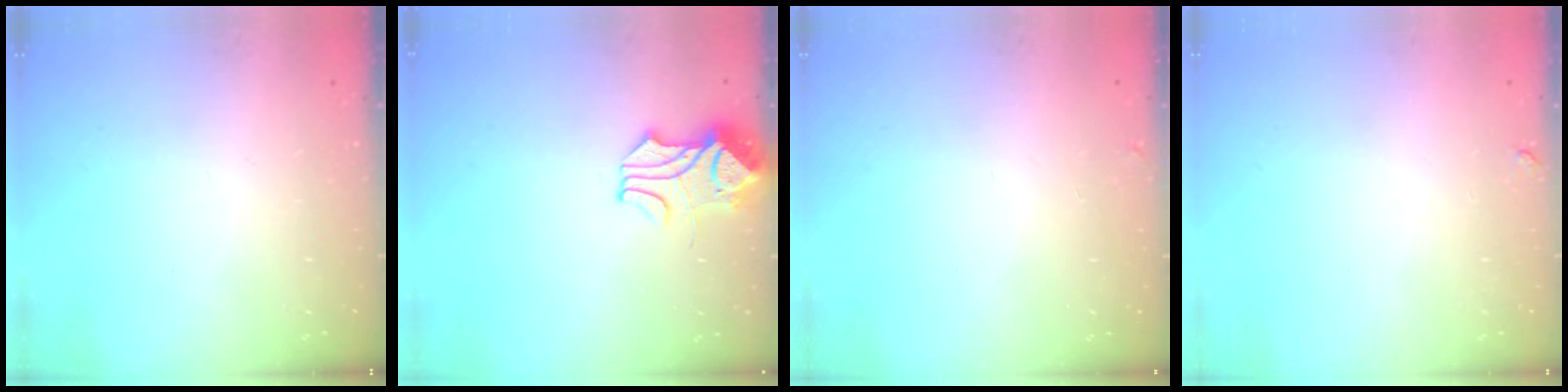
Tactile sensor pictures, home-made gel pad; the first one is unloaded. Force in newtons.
{"total": 2.1, "press": 1.9, "slide": 0.9}
{"total": 3.9, "press": 3.9, "slide": 0.3}
{"total": 0.0}